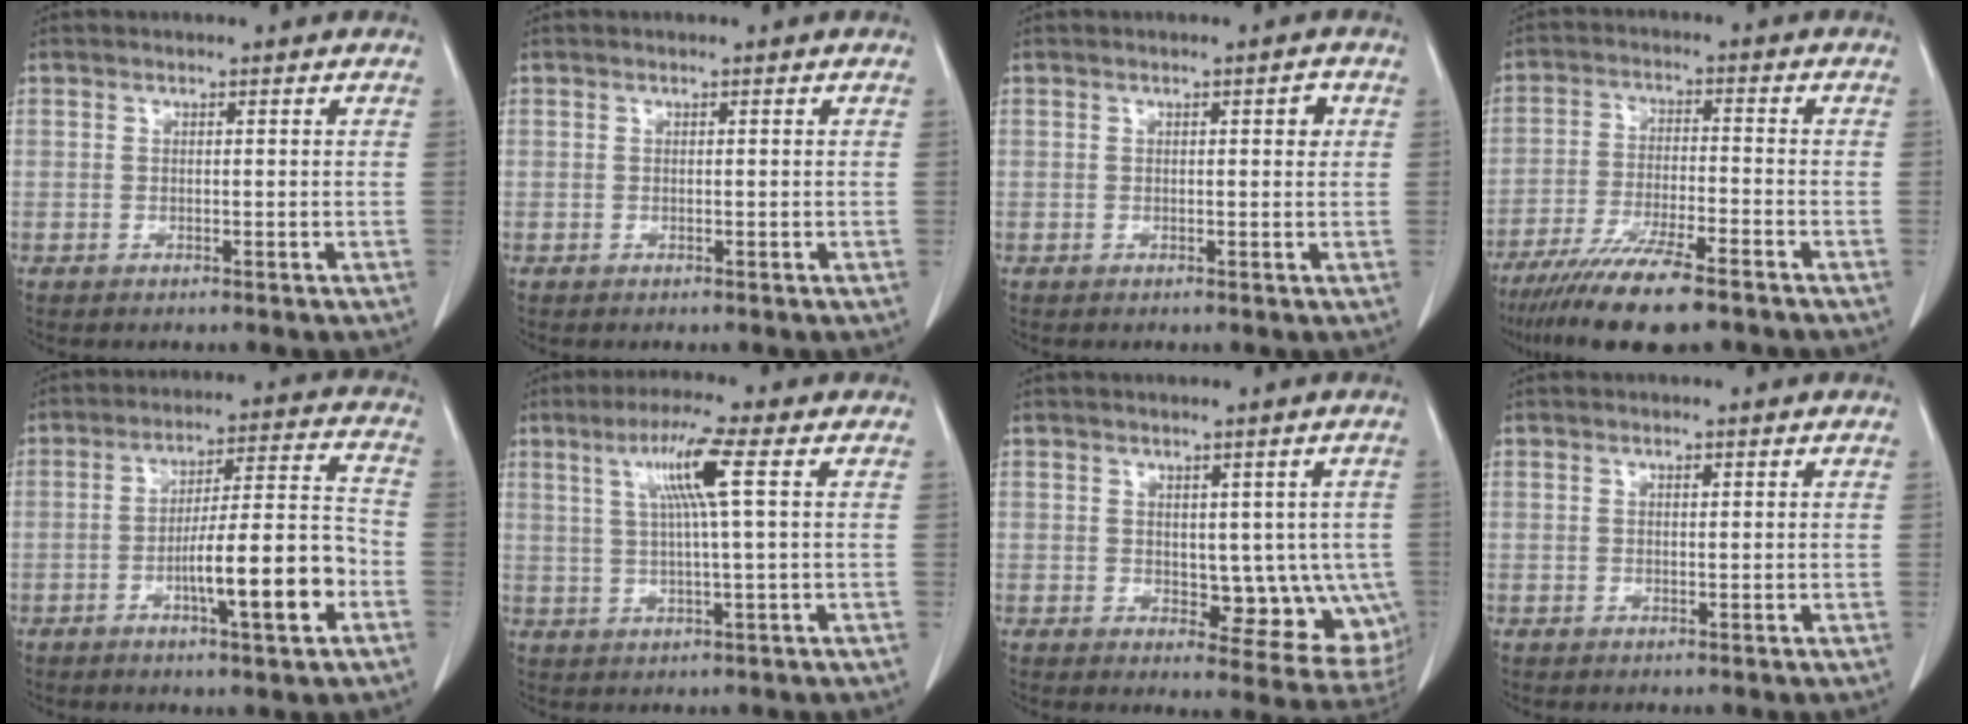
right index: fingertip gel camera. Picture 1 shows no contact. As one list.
[{"total": 0.0}, {"total": 1.6, "force": [0.4, 0.5, 1.4], "torque": [-0.018, 0.003, 0.005]}, {"total": 12.9, "force": [-9.8, 1.6, 8.3], "torque": [-0.148, -0.032, -0.164]}, {"total": 12.7, "force": [-4.5, 1.1, 11.8], "torque": [-0.186, 0.011, -0.068]}, {"total": 7.3, "force": [2.3, -0.9, 6.9], "torque": [-0.128, 0.008, 0.045]}, {"total": 9.4, "force": [-0.5, 5.4, 7.7], "torque": [-0.069, 0.004, 0.008]}, {"total": 0.5, "force": [0.3, 0.1, 0.4], "torque": [-0.010, -0.001, 0.006]}]